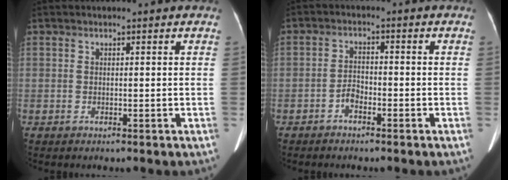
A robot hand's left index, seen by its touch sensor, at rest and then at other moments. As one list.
[{"total": 2.4, "force": [-1.7, 1.0, 1.4], "torque": [-0.028, 0.004, -0.032]}]